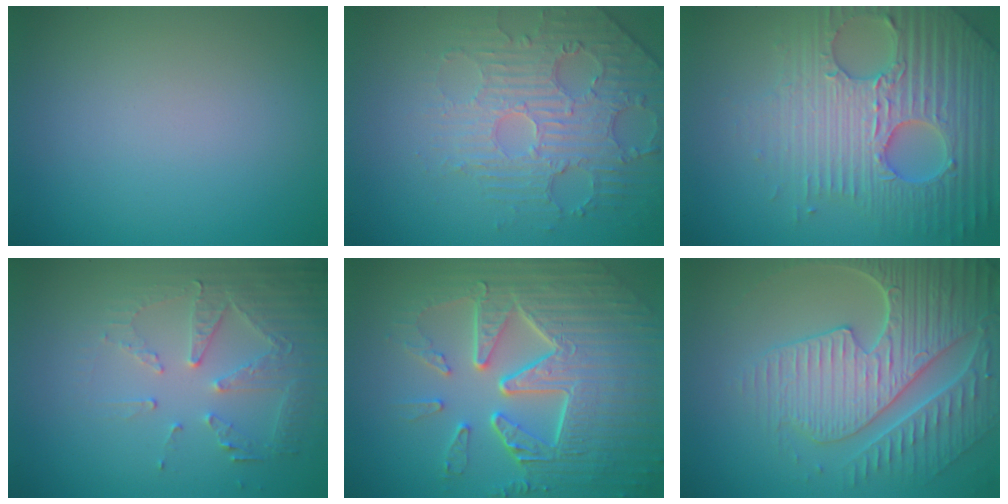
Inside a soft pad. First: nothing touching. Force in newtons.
{"total": 4.7, "press": 3.7, "slide": 2.8}
{"total": 7.3, "press": 7.1, "slide": 1.7}
{"total": 5.3, "press": 3.6, "slide": 3.8}
{"total": 9.8, "press": 6.6, "slide": 7.2}
{"total": 7.8, "press": 6.0, "slide": 5.0}